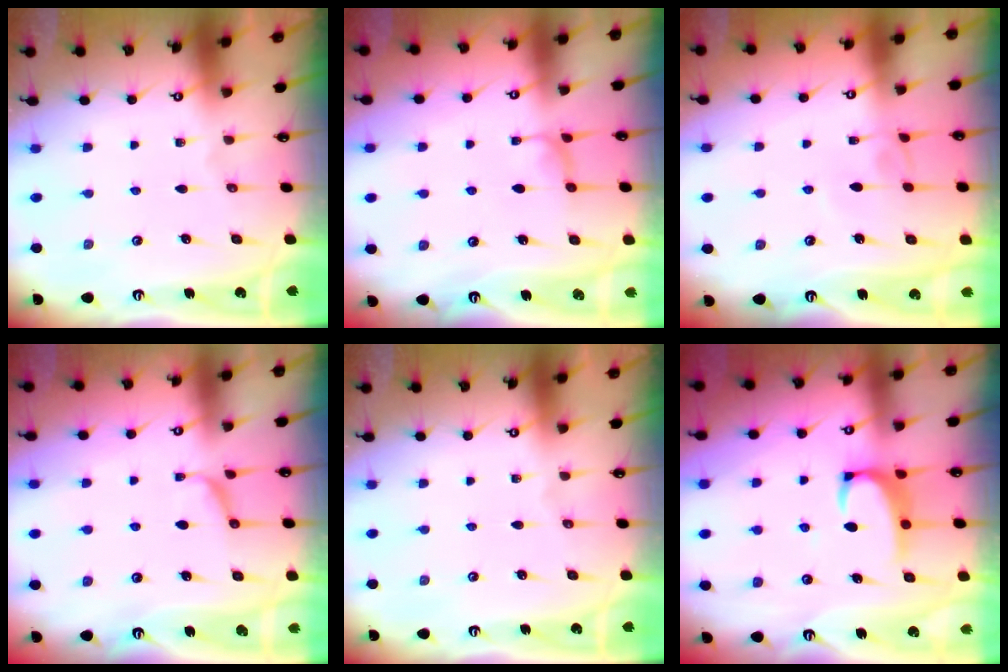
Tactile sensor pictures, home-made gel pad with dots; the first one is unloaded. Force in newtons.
{"total": 0.6, "press": 0.3, "slide": 0.5}
{"total": 3.4, "press": 3.4, "slide": 0.1}
{"total": 1.3, "press": 1.1, "slide": 0.7}
{"total": 0.0}
{"total": 3.4, "press": 3.3, "slide": 0.7}